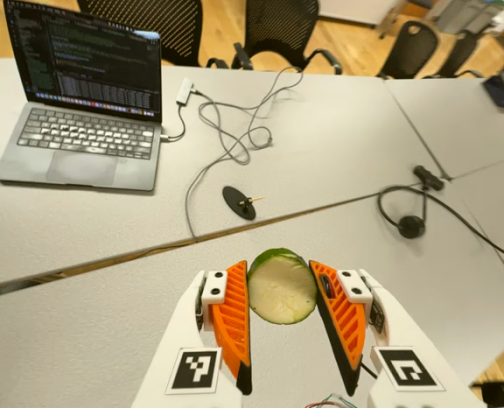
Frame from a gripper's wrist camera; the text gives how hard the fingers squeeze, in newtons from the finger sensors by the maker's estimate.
{"total": 8.7, "left": 8.8, "right": 8.5}